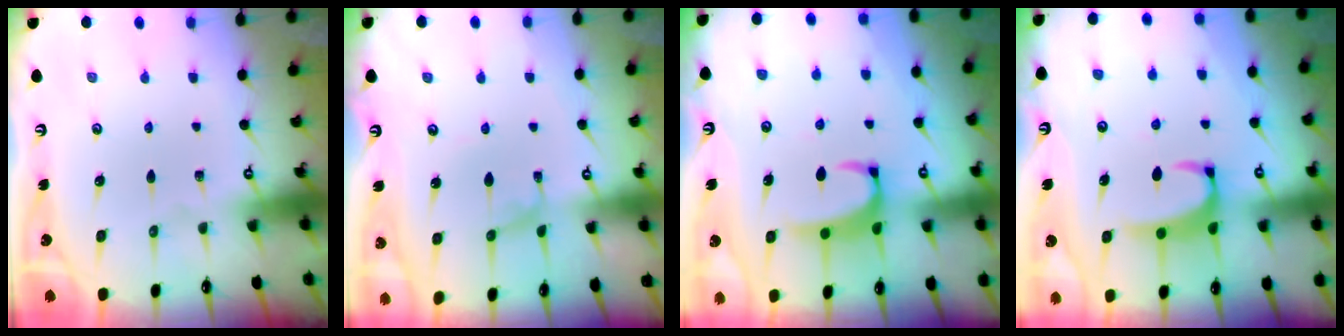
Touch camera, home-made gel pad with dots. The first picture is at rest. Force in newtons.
{"total": 0.7, "press": 0.5, "slide": 0.4}
{"total": 2.4, "press": 2.3, "slide": 0.7}
{"total": 2.5, "press": 2.4, "slide": 0.7}